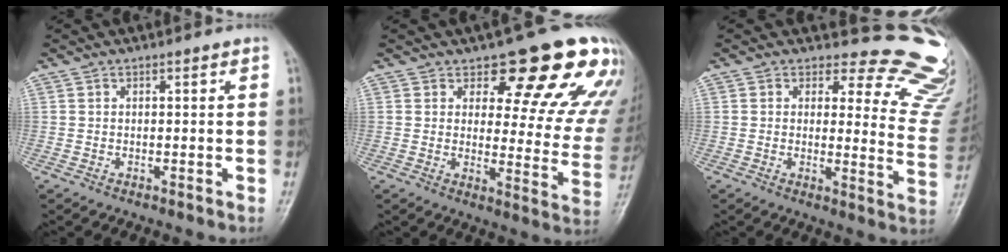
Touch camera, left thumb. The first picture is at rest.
{"total": 18.3, "force": [12.5, 7.1, 11.3], "torque": [-0.083, -0.072, 0.142]}
{"total": 15.3, "force": [14.3, 5.1, 2.2], "torque": [0.032, -0.150, 0.124]}